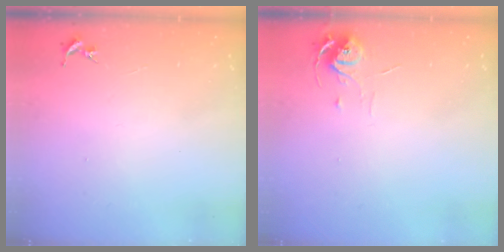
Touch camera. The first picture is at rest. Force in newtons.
{"total": 5.9, "press": 5.9, "slide": 0.5}